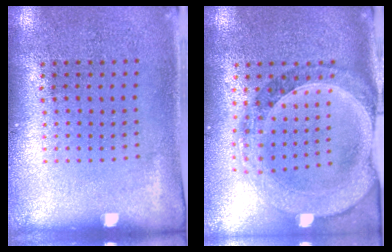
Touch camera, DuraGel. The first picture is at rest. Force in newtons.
{"total": 1.5, "press": 1.4, "slide": 0.5}